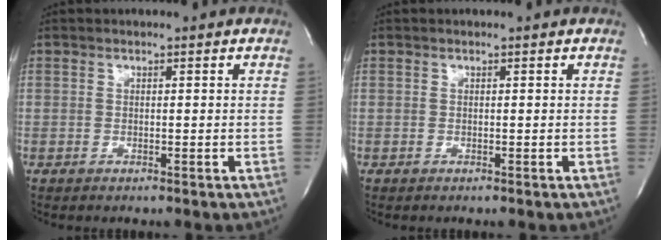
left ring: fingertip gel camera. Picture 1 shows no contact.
{"total": 0.0}